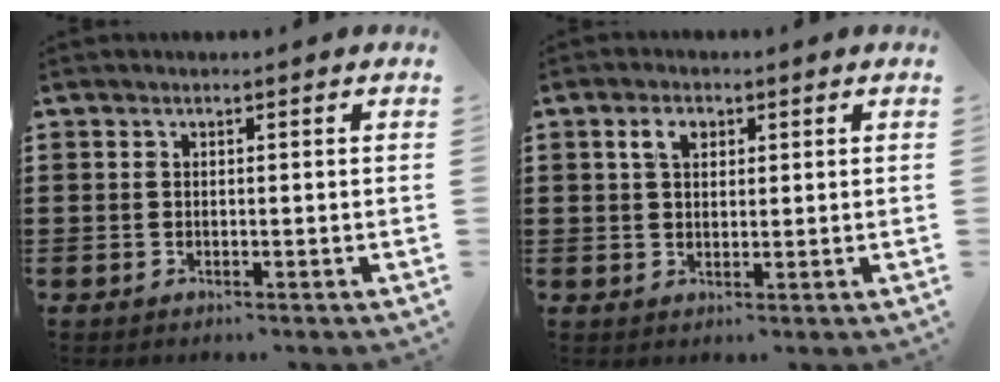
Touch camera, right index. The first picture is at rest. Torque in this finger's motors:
{"motor_torque": [0.58, -0.09, 0.21, 0.07]}